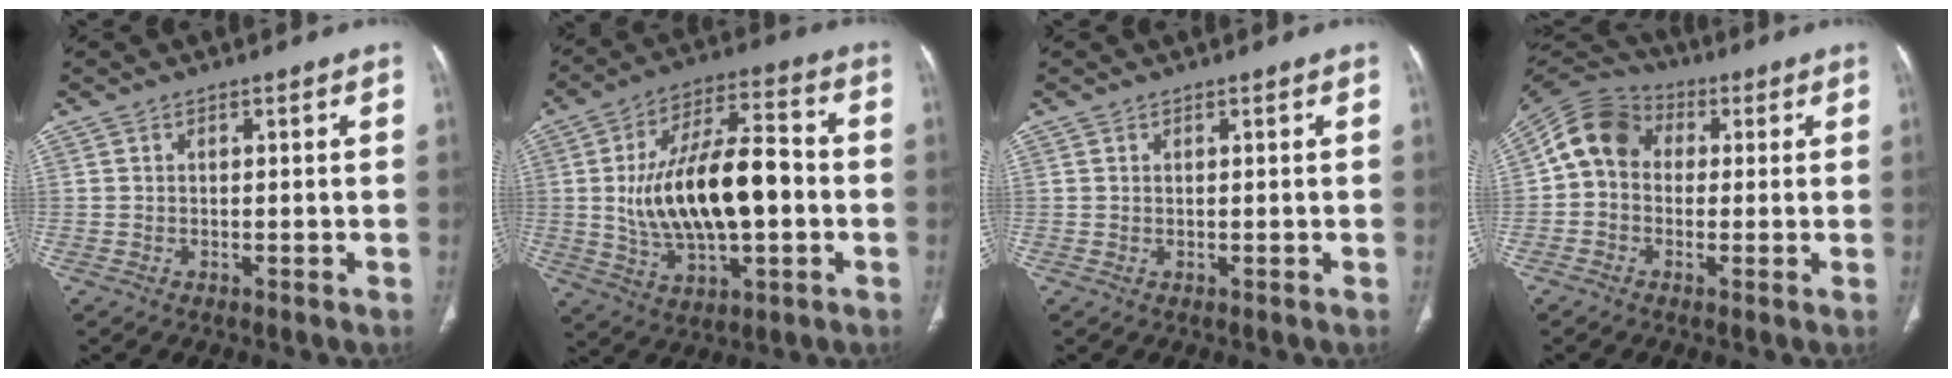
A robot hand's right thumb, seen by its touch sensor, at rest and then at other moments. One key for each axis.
{"total": 20.1, "fx": -0.8, "fy": 9.3, "fz": 17.8, "tx": -0.303, "ty": 0.025, "tz": -0.007}
{"total": 0.0}
{"total": 10.2, "fx": 0.9, "fy": 8.4, "fz": 5.8, "tx": -0.097, "ty": 0.032, "tz": 0.000}